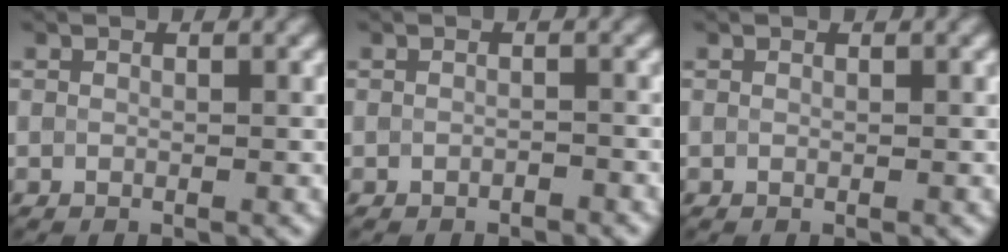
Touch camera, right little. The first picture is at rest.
{"total": 0.7, "force": [-0.5, 0.3, 0.3], "torque": [-0.005, -0.001, -0.008]}
{"total": 0.0}